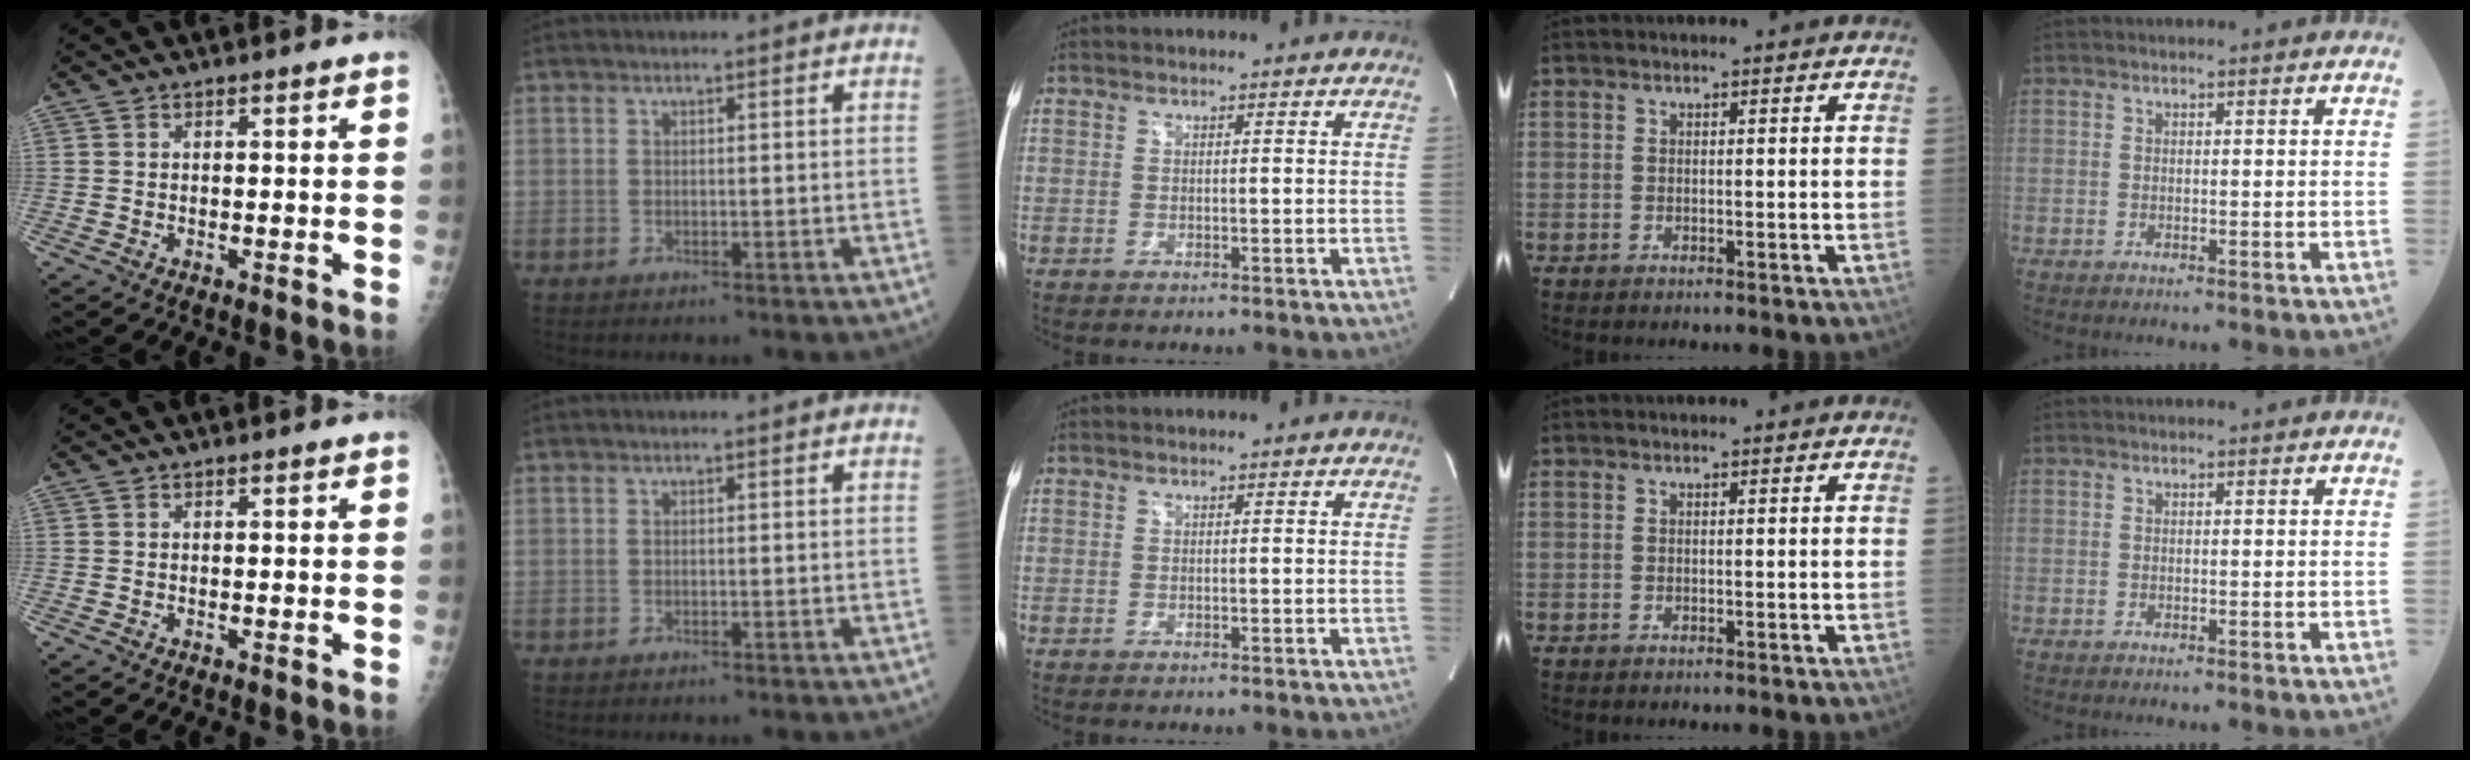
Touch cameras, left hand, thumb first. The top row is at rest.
{}